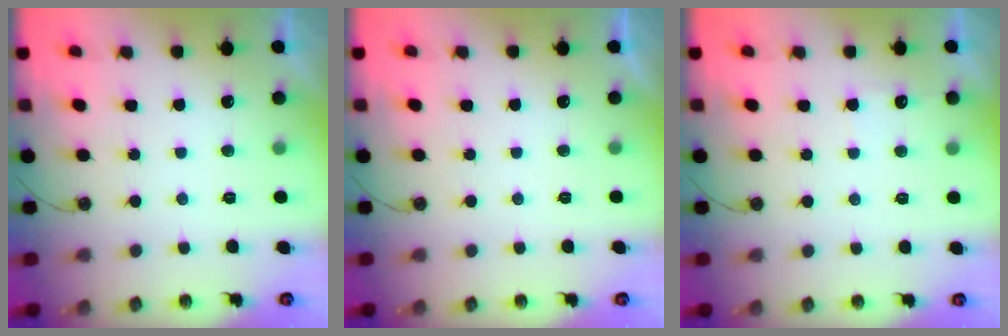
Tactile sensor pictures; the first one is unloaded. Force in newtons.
{"total": 0.0}
{"total": 4.3, "press": 4.3, "slide": 0.4}